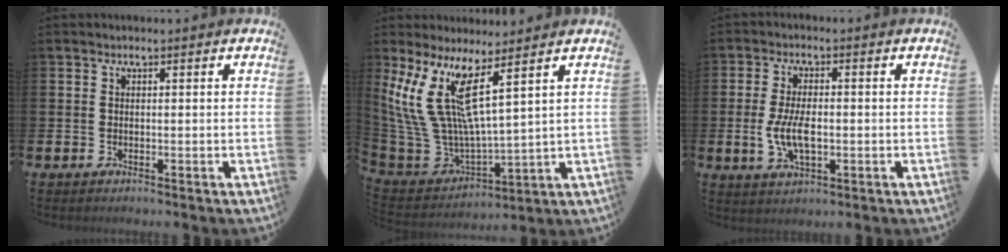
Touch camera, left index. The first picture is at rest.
{"total": 10.4, "force": [7.7, 1.5, 6.9], "torque": [-0.179, -0.071, 0.128]}
{"total": 5.6, "force": [-0.6, 2.7, 4.9], "torque": [-0.101, 0.002, -0.012]}